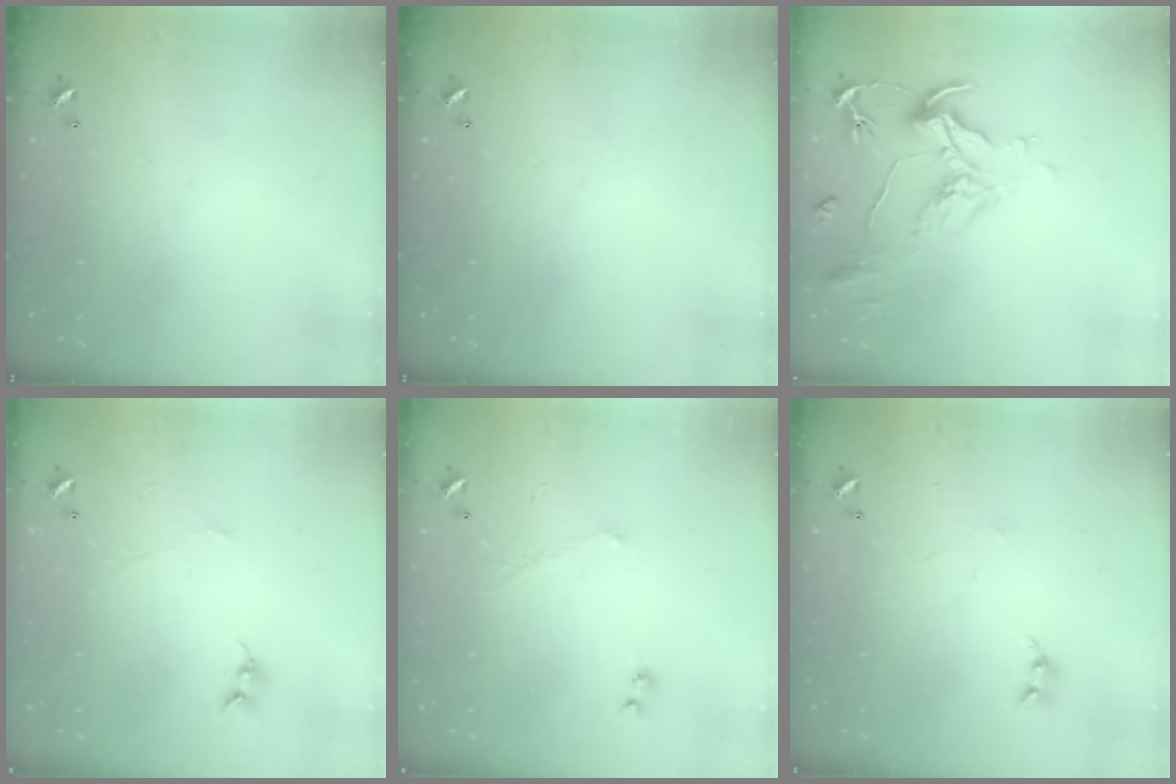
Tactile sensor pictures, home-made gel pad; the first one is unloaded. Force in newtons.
{"total": 0.0}
{"total": 2.1, "press": 1.6, "slide": 1.3}
{"total": 1.5, "press": 1.4, "slide": 0.5}
{"total": 1.2, "press": 1.0, "slide": 0.8}
{"total": 2.1, "press": 2.0, "slide": 0.5}